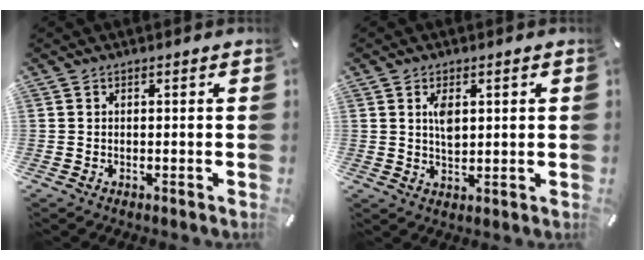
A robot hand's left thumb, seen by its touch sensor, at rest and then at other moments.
{"total": 3.9, "force": [1.2, 2.0, 3.1], "torque": [-0.051, -0.002, 0.016]}